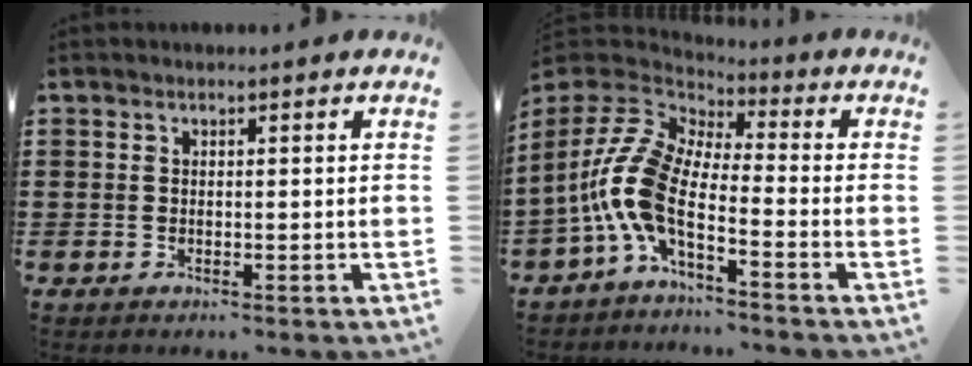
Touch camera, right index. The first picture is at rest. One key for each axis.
{"total": 9.7, "fx": -3.2, "fy": 4.0, "fz": 8.3, "tx": -0.224, "ty": -0.024, "tz": -0.078}